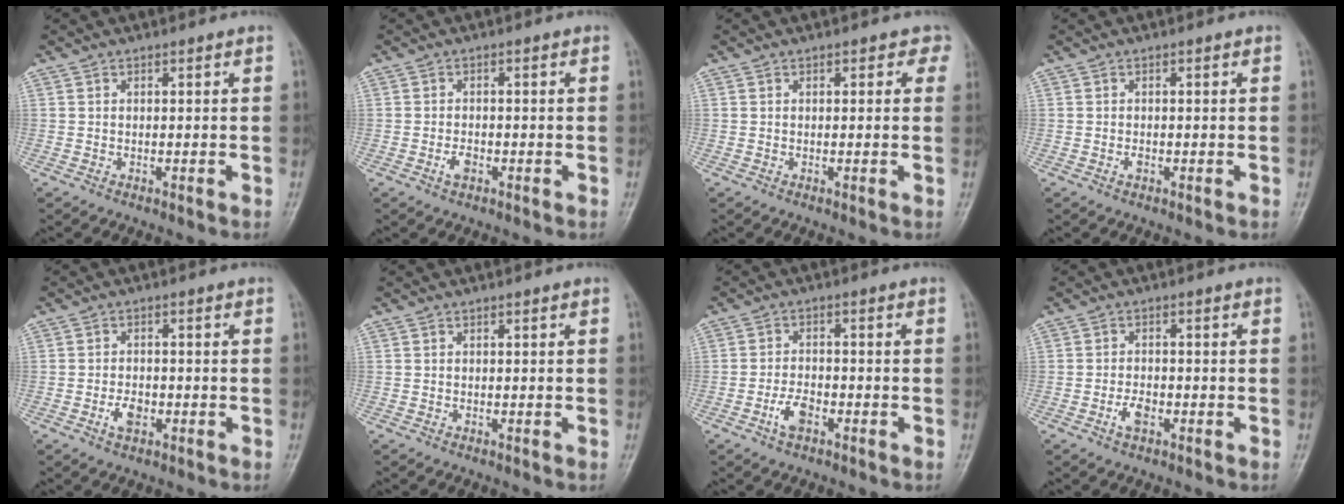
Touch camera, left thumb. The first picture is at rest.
{"total": 2.1, "force": [-1.0, 1.2, 1.5], "torque": [-0.028, 0.004, -0.020]}
{"total": 2.3, "force": [1.1, 1.6, 1.3], "torque": [0.013, 0.002, 0.004]}
{"total": 0.9, "force": [-0.3, 0.5, 0.6], "torque": [-0.011, -0.001, -0.007]}
{"total": 3.3, "force": [-1.3, 2.0, 2.3], "torque": [-0.037, 0.005, -0.024]}
{"total": 0.0}
{"total": 4.1, "force": [-2.1, 2.1, 2.8], "torque": [-0.053, 0.015, -0.041]}
{"total": 3.0, "force": [-1.4, 1.6, 2.2], "torque": [-0.040, 0.007, -0.028]}